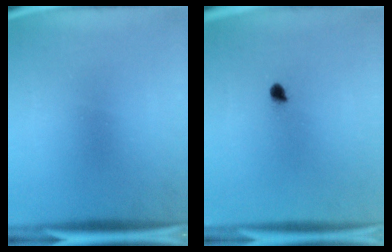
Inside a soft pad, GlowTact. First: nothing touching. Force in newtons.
{"total": 1.8}